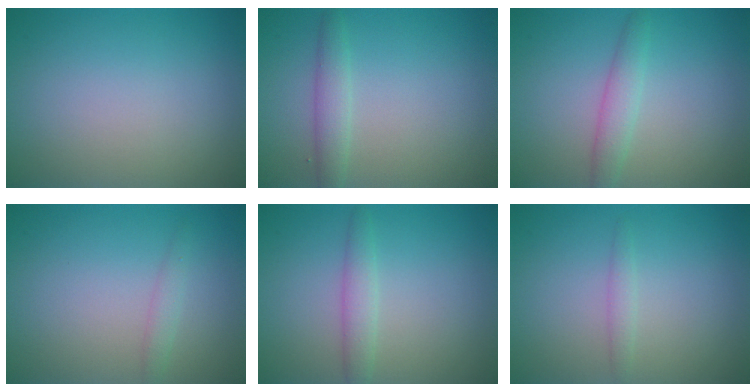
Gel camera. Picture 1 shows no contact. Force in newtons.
{"total": 2.0, "press": 2.0, "slide": 0.2}
{"total": 2.0, "press": 2.0, "slide": 0.1}
{"total": 1.0, "press": 1.0, "slide": 0.0}
{"total": 1.8, "press": 1.8, "slide": 0.1}
{"total": 1.0, "press": 0.9, "slide": 0.2}